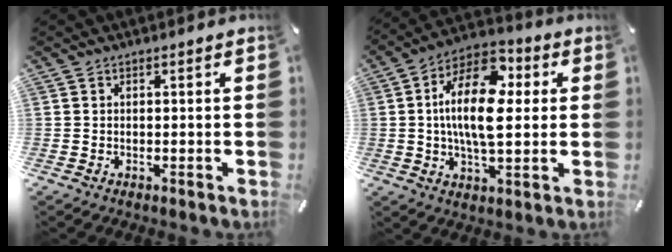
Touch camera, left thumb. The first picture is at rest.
{"total": 16.9, "force": [2.8, 9.0, 14.1], "torque": [-0.265, -0.007, 0.041]}